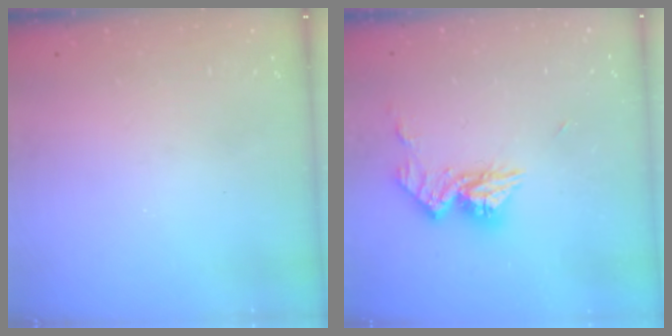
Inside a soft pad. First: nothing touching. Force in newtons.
{"total": 10.3, "press": 10.2, "slide": 0.9}